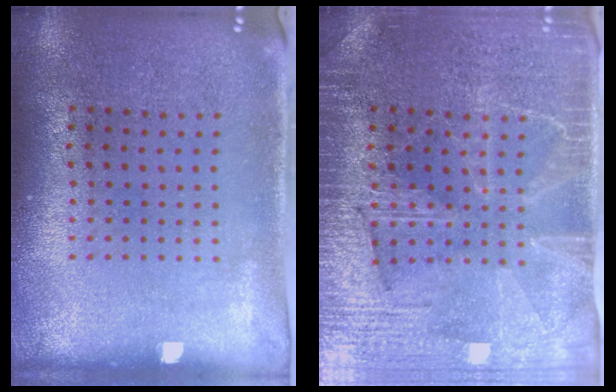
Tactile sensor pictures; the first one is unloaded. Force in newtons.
{"total": 3.9, "press": 3.6, "slide": 1.3}